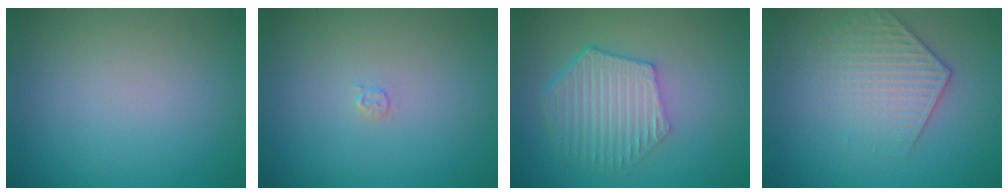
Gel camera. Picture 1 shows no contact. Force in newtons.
{"total": 0.7, "press": 0.7, "slide": 0.1}
{"total": 5.9, "press": 4.5, "slide": 3.9}
{"total": 3.1, "press": 3.0, "slide": 0.9}